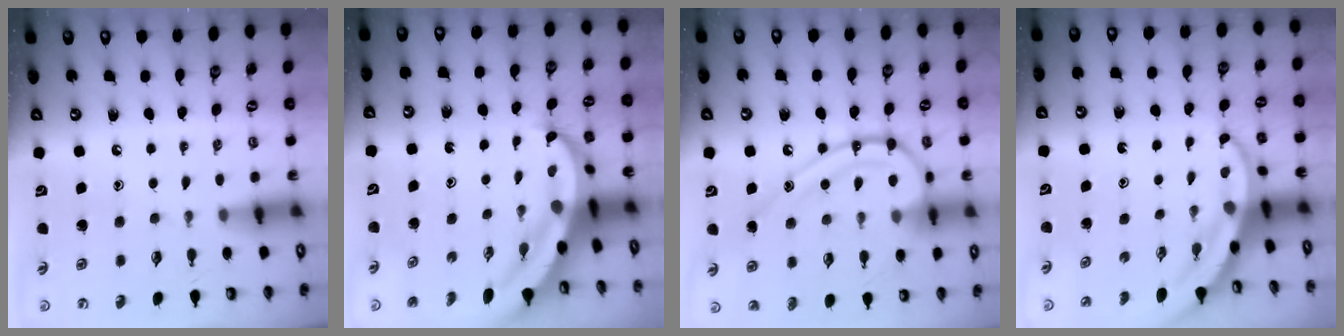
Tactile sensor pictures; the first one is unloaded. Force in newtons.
{"total": 7.3, "press": 7.2, "slide": 0.9}
{"total": 17.6, "press": 17.5, "slide": 1.6}
{"total": 3.9, "press": 3.9, "slide": 0.5}